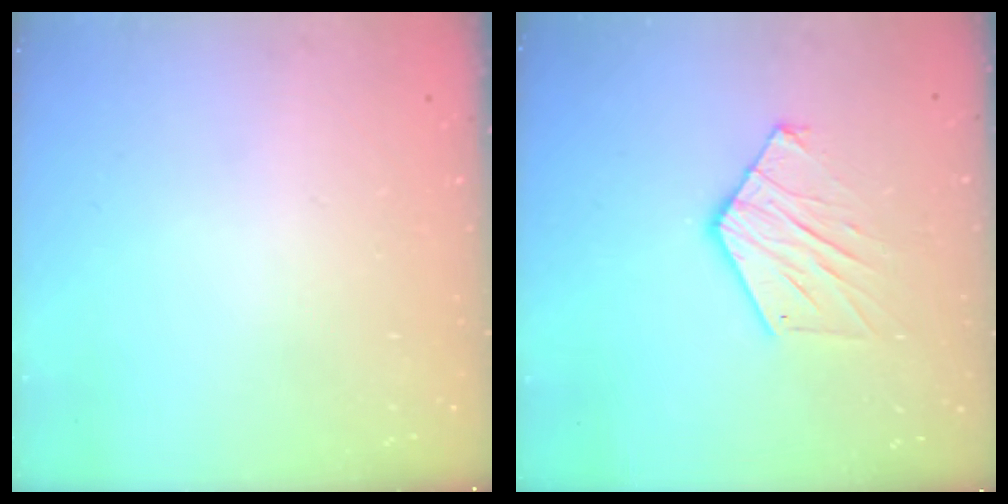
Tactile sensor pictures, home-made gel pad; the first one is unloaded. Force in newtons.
{"total": 10.9, "press": 10.9, "slide": 0.9}